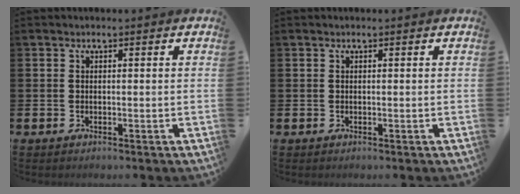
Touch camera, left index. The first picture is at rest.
{"total": 0.0}